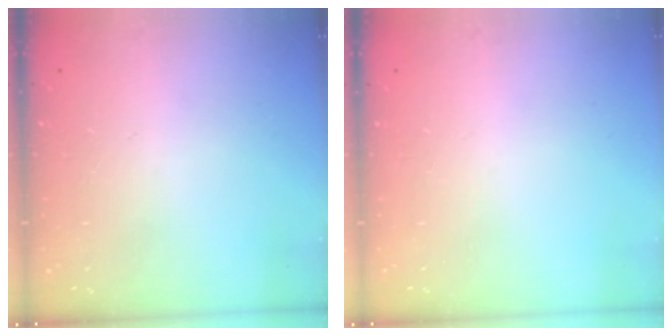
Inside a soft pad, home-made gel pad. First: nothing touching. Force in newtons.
{"total": 0.0}